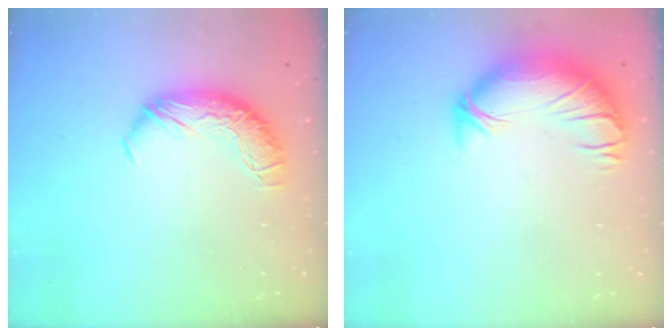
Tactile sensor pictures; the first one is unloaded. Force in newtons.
{"total": 3.3, "press": 0.7, "slide": 3.3}